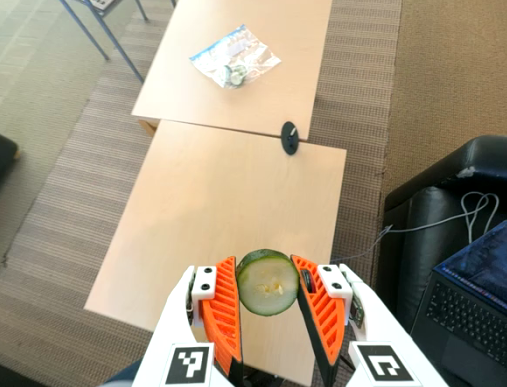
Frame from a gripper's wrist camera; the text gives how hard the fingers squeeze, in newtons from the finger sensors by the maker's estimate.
{"total": 10.5, "left": 10.1, "right": 10.9}